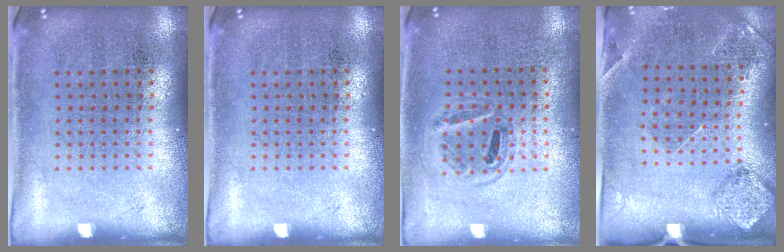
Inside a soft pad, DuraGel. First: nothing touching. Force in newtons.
{"total": 0.0}
{"total": 1.0, "press": 0.9, "slide": 0.3}
{"total": 1.5, "press": 1.3, "slide": 0.8}